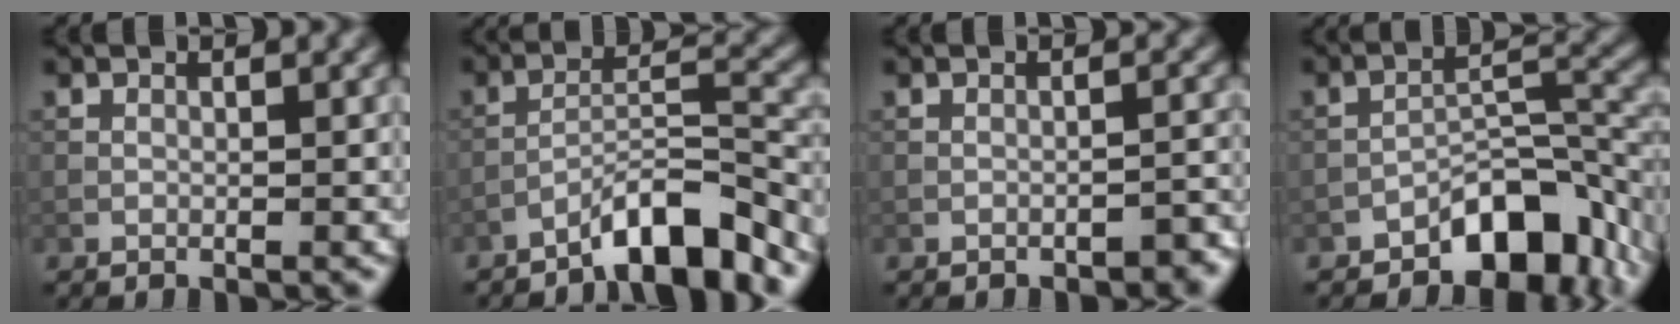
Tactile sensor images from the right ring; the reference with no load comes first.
{"total": 6.5, "force": [-5.0, 1.0, 4.0], "torque": [-0.062, 0.011, -0.087]}
{"total": 1.6, "force": [-1.4, 0.4, 0.7], "torque": [-0.007, 0.009, -0.018]}
{"total": 7.1, "force": [-4.4, 3.2, 4.6], "torque": [-0.052, 0.013, -0.072]}